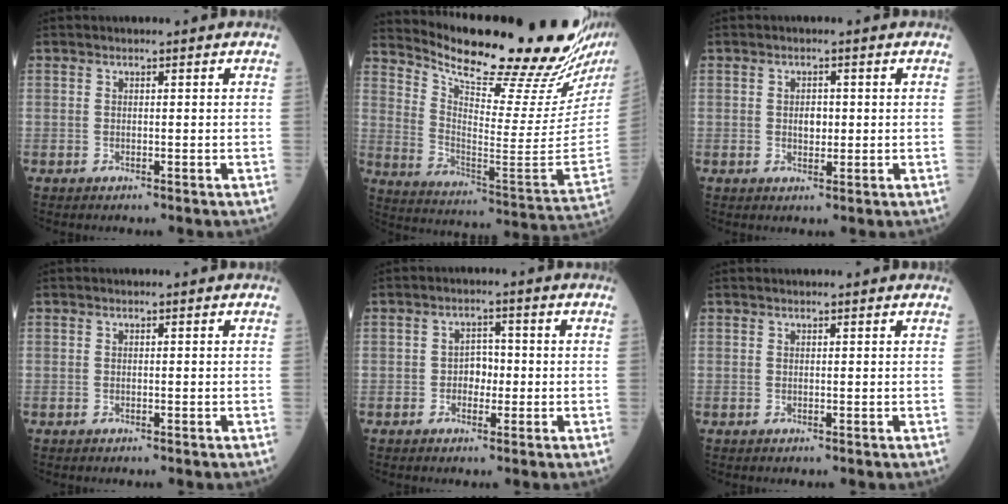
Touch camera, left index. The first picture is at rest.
{"total": 26.4, "force": [23.2, 0.2, 12.7], "torque": [-0.216, -0.107, 0.326]}
{"total": 2.1, "force": [0.2, 1.4, 1.6], "torque": [-0.026, 0.001, 0.003]}
{"total": 0.0}
{"total": 2.9, "force": [-0.5, 2.0, 2.0], "torque": [-0.025, 0.008, -0.011]}
{"total": 2.6, "force": [2.5, 0.1, 0.8], "torque": [-0.010, 0.021, 0.030]}